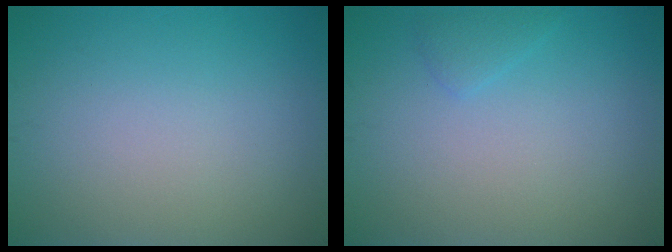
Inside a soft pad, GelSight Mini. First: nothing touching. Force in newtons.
{"total": 1.0, "press": 1.0, "slide": 0.1}